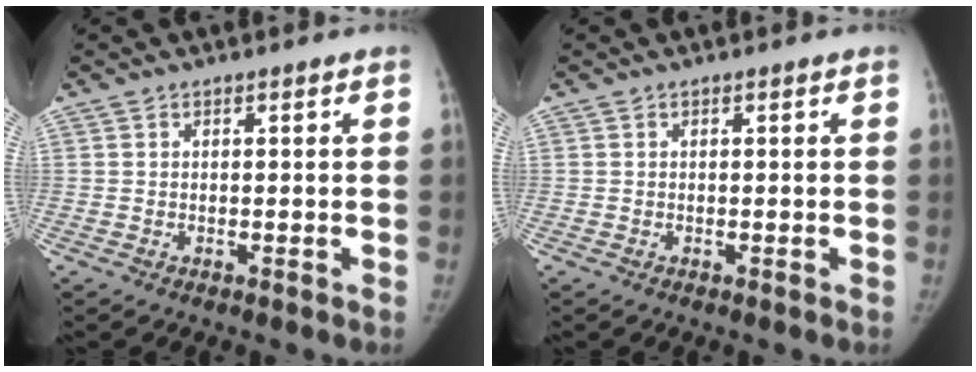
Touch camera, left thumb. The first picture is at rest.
{"total": 0.0}